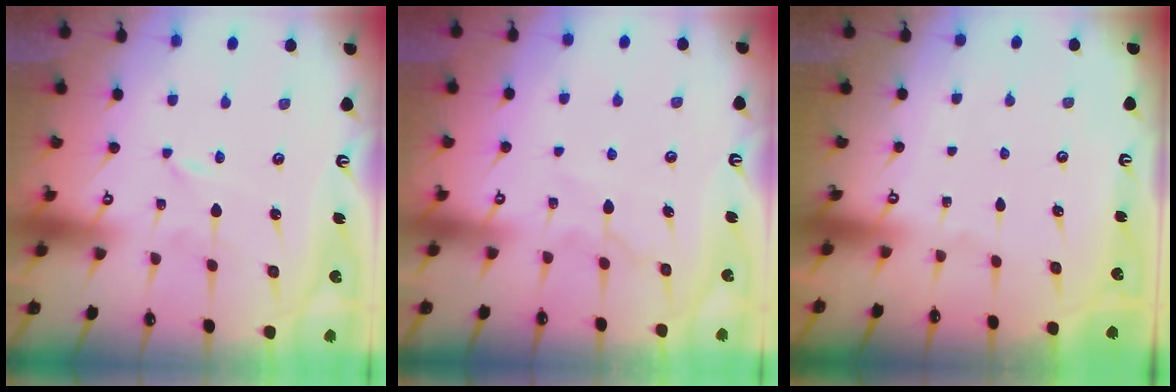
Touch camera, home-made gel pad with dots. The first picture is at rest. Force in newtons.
{"total": 7.4, "press": 7.3, "slide": 0.9}
{"total": 0.0}